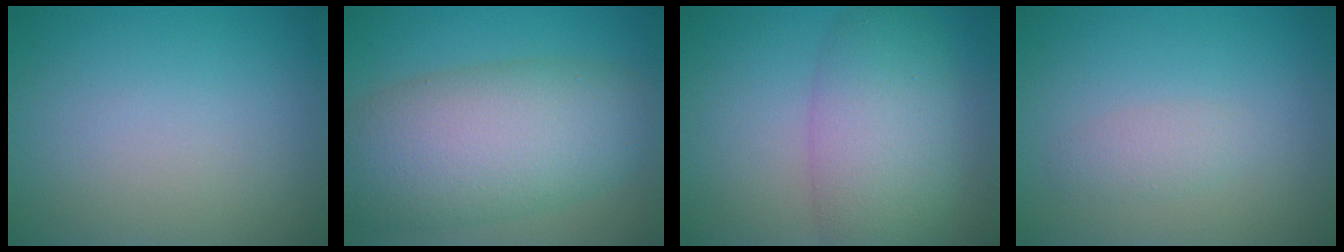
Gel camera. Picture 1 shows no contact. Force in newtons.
{"total": 10.1, "press": 10.1, "slide": 0.3}
{"total": 6.8, "press": 6.8, "slide": 0.4}
{"total": 1.4, "press": 1.4, "slide": 0.1}